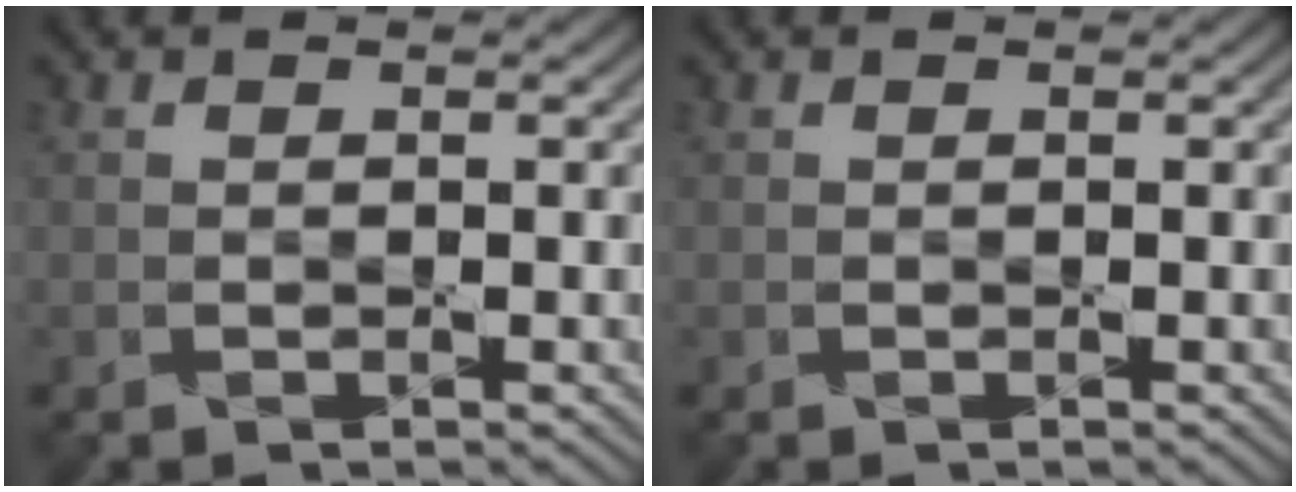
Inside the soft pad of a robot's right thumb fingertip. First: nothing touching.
{"total": 0.0}